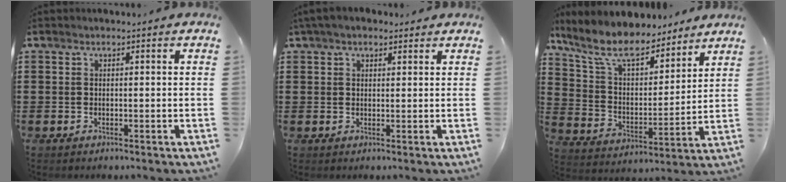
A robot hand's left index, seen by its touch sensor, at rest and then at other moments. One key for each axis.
{"total": 2.9, "fx": 2.1, "fy": 1.3, "fz": 1.5, "tx": -0.035, "ty": 0.009, "tz": 0.039}
{"total": 10.2, "fx": 8.7, "fy": 2.6, "fz": 4.6, "tx": -0.129, "ty": -0.045, "tz": 0.153}